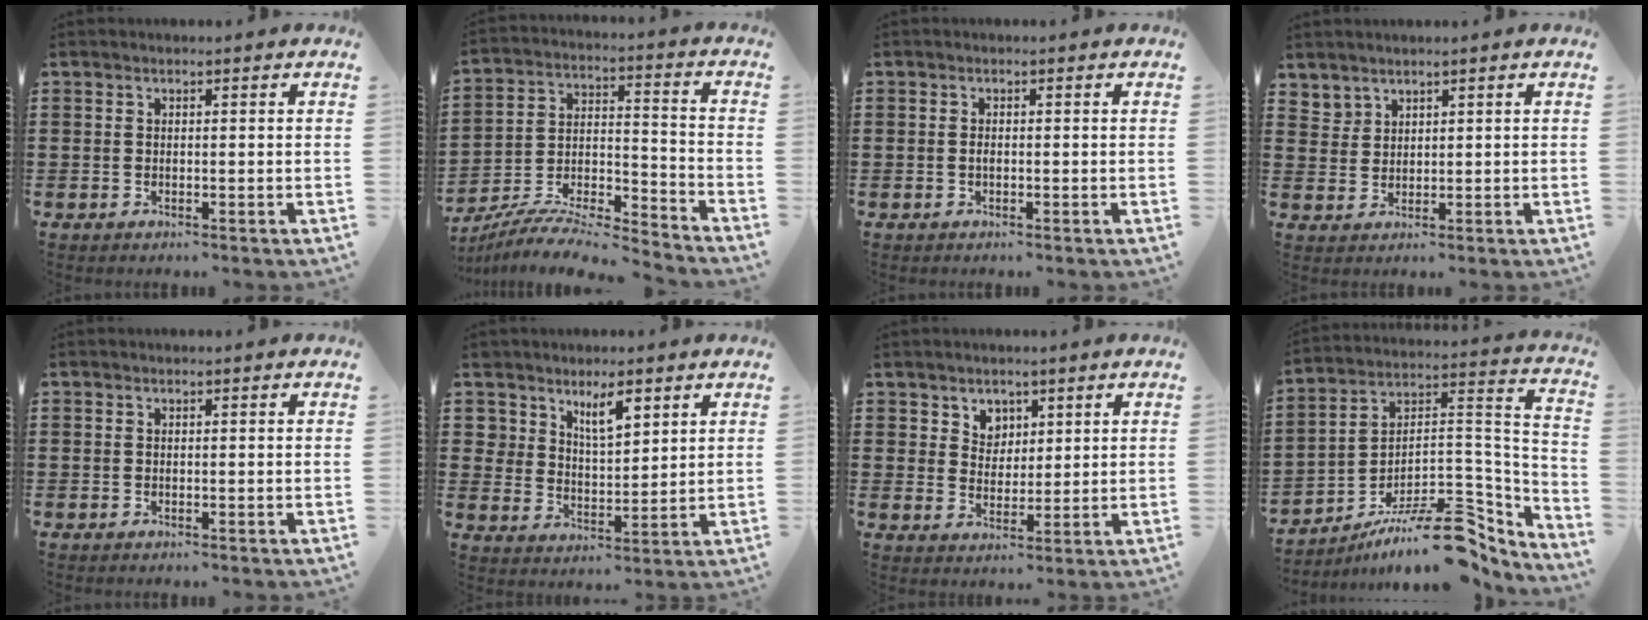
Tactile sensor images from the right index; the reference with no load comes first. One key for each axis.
{"total": 8.3, "fx": -7.7, "fy": 1.0, "fz": 2.9, "tx": -0.051, "ty": 0.006, "tz": -0.153}
{"total": 0.6, "fx": -0.1, "fy": 0.3, "fz": 0.5, "tx": -0.013, "ty": -0.004, "tz": -0.002}
{"total": 2.6, "fx": 2.1, "fy": 1.4, "fz": -0.1, "tx": -0.007, "ty": 0.004, "tz": 0.044}
{"total": 0.0}
{"total": 5.8, "fx": 4.2, "fy": 2.8, "fz": 2.8, "tx": -0.055, "ty": -0.001, "tz": 0.074}
{"total": 4.1, "fx": 2.6, "fy": 3.1, "fz": 0.1, "tx": -0.020, "ty": 0.009, "tz": 0.048}
{"total": 12.7, "fx": -8.9, "fy": 4.2, "fz": 8.0, "tx": -0.106, "ty": 0.034, "tz": -0.155}